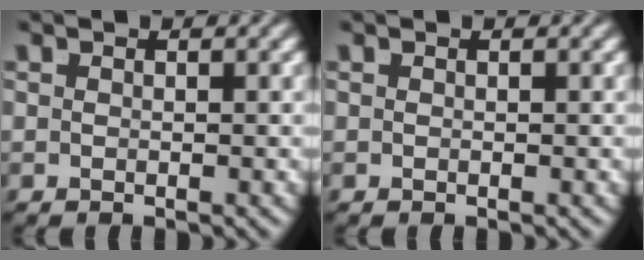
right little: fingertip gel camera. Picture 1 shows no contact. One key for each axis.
{"total": 0.0}